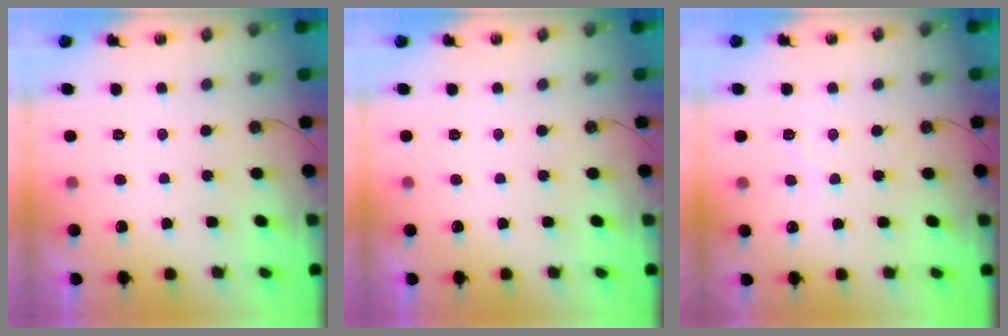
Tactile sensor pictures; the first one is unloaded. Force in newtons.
{"total": 0.0}
{"total": 3.3, "press": 3.3, "slide": 0.6}